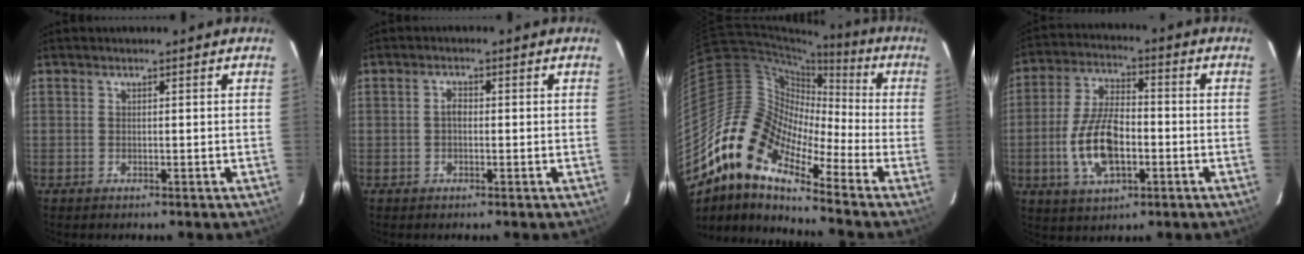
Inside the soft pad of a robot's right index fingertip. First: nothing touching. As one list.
[{"total": 1.4, "force": [-0.2, 1.0, 1.0], "torque": [-0.018, 0.006, -0.006]}, {"total": 14.6, "force": [-9.8, 5.8, 9.1], "torque": [-0.141, 0.007, -0.209]}, {"total": 12.6, "force": [-3.3, 6.0, 10.5], "torque": [-0.216, 0.005, -0.057]}]